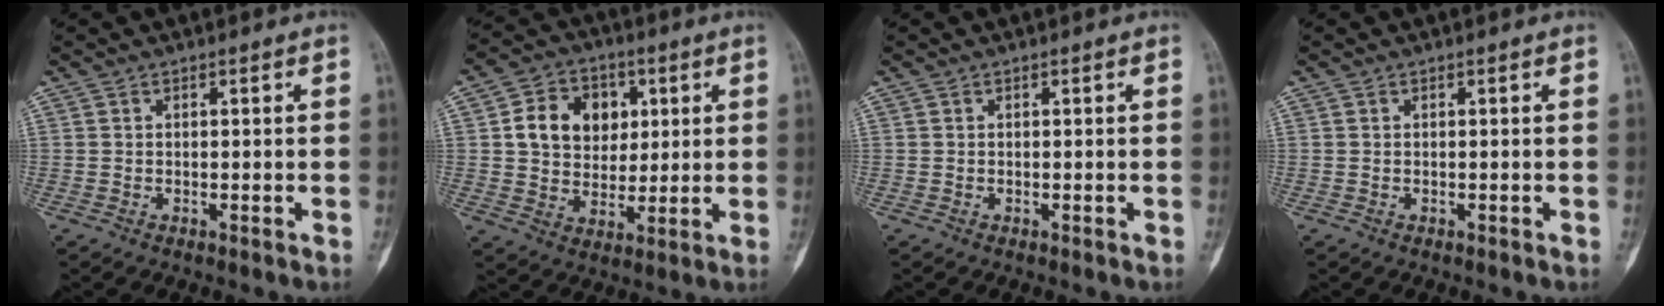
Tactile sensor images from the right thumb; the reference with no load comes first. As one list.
[{"total": 12.1, "force": [2.9, 9.6, 6.8], "torque": [-0.071, -0.001, 0.049]}, {"total": 0.0}, {"total": 0.0}]